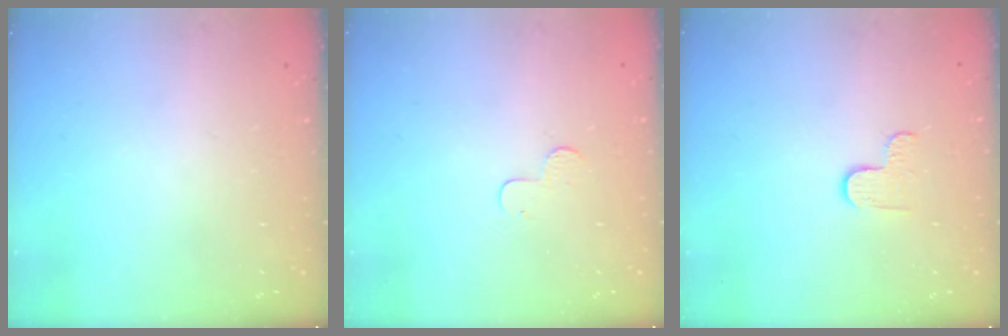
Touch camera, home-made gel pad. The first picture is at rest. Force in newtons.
{"total": 3.9, "press": 3.9, "slide": 0.4}
{"total": 2.9, "press": 2.9, "slide": 0.3}